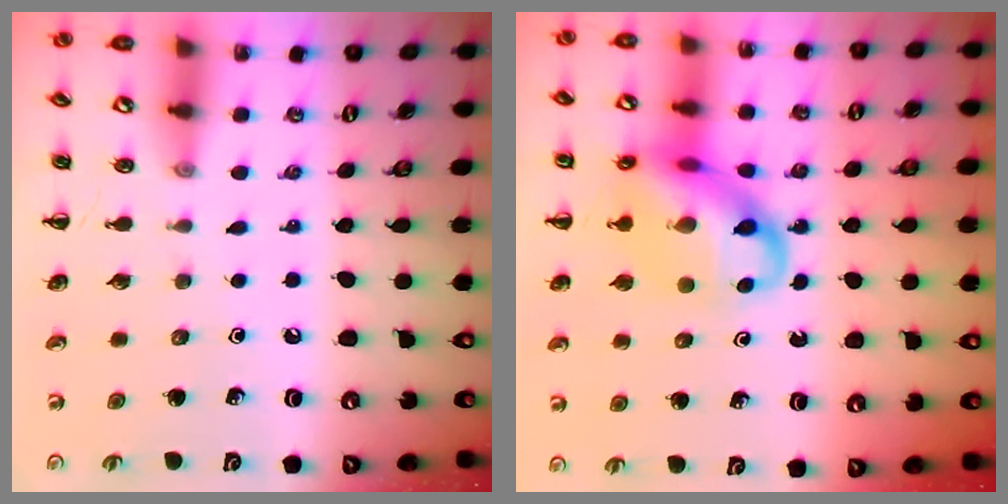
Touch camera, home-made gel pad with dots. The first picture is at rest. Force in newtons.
{"total": 15.5, "press": 15.4, "slide": 2.1}